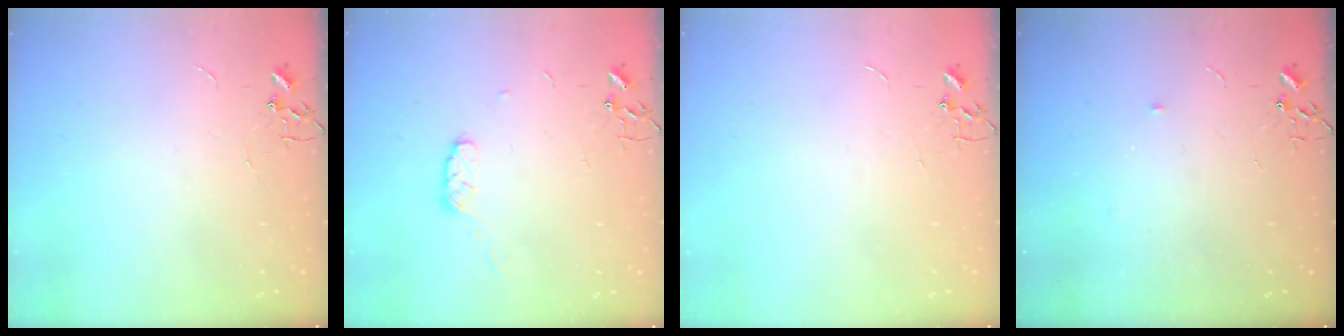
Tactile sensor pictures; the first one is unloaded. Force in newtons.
{"total": 5.7, "press": 5.7, "slide": 0.9}
{"total": 0.0}
{"total": 3.0, "press": 2.9, "slide": 0.5}